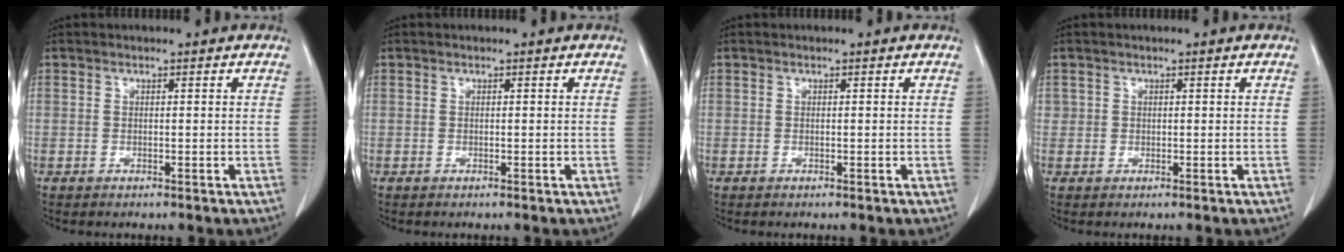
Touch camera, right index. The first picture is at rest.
{"total": 0.0}
{"total": 0.0}
{"total": 0.9, "force": [0.3, 0.9, 0.0], "torque": [0.012, 0.002, 0.002]}